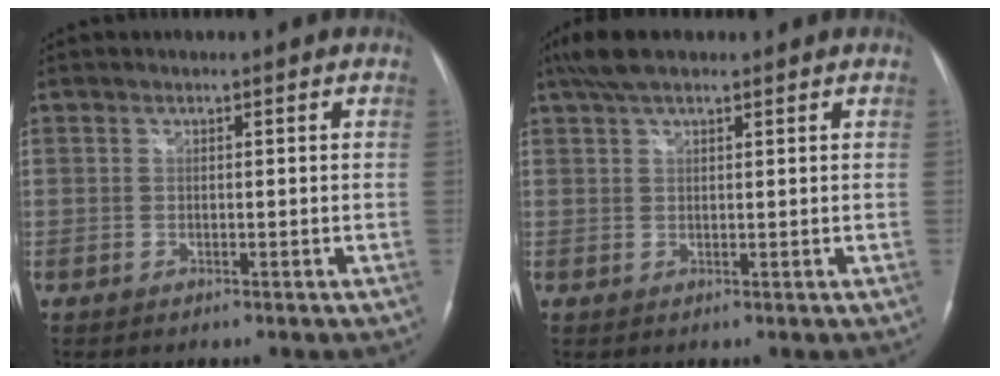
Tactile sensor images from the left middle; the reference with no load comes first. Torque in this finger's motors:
{"motor_torque": [0.49, -0.35, -0.02, 0.06]}